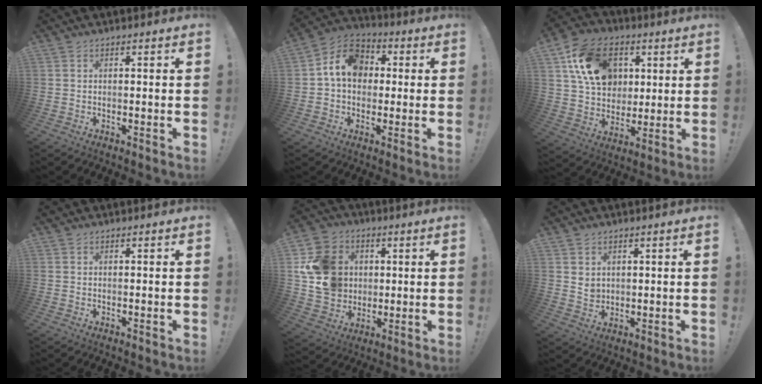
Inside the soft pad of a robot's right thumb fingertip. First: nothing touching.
{"total": 11.9, "force": [2.1, 9.4, 7.0], "torque": [-0.102, 0.012, 0.046]}
{"total": 18.4, "force": [6.5, 13.9, 10.1], "torque": [-0.151, -0.010, 0.132]}
{"total": 0.6, "force": [0.5, 0.4, 0.0], "torque": [0.005, -0.002, 0.009]}
{"total": 16.0, "force": [2.8, 14.1, 6.9], "torque": [-0.111, 0.003, 0.066]}
{"total": 3.6, "force": [1.9, 2.9, 1.0], "torque": [-0.019, -0.008, 0.037]}